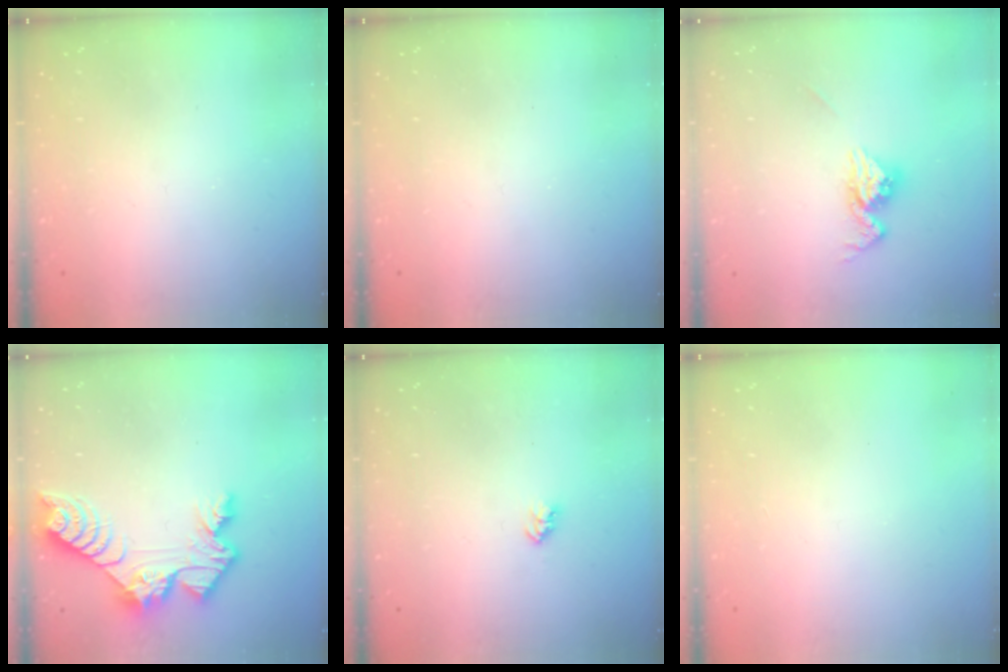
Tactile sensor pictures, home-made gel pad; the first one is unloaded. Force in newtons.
{"total": 0.0}
{"total": 12.4, "press": 12.3, "slide": 1.0}
{"total": 11.2, "press": 11.1, "slide": 1.0}
{"total": 2.7, "press": 2.7, "slide": 0.4}
{"total": 0.0}